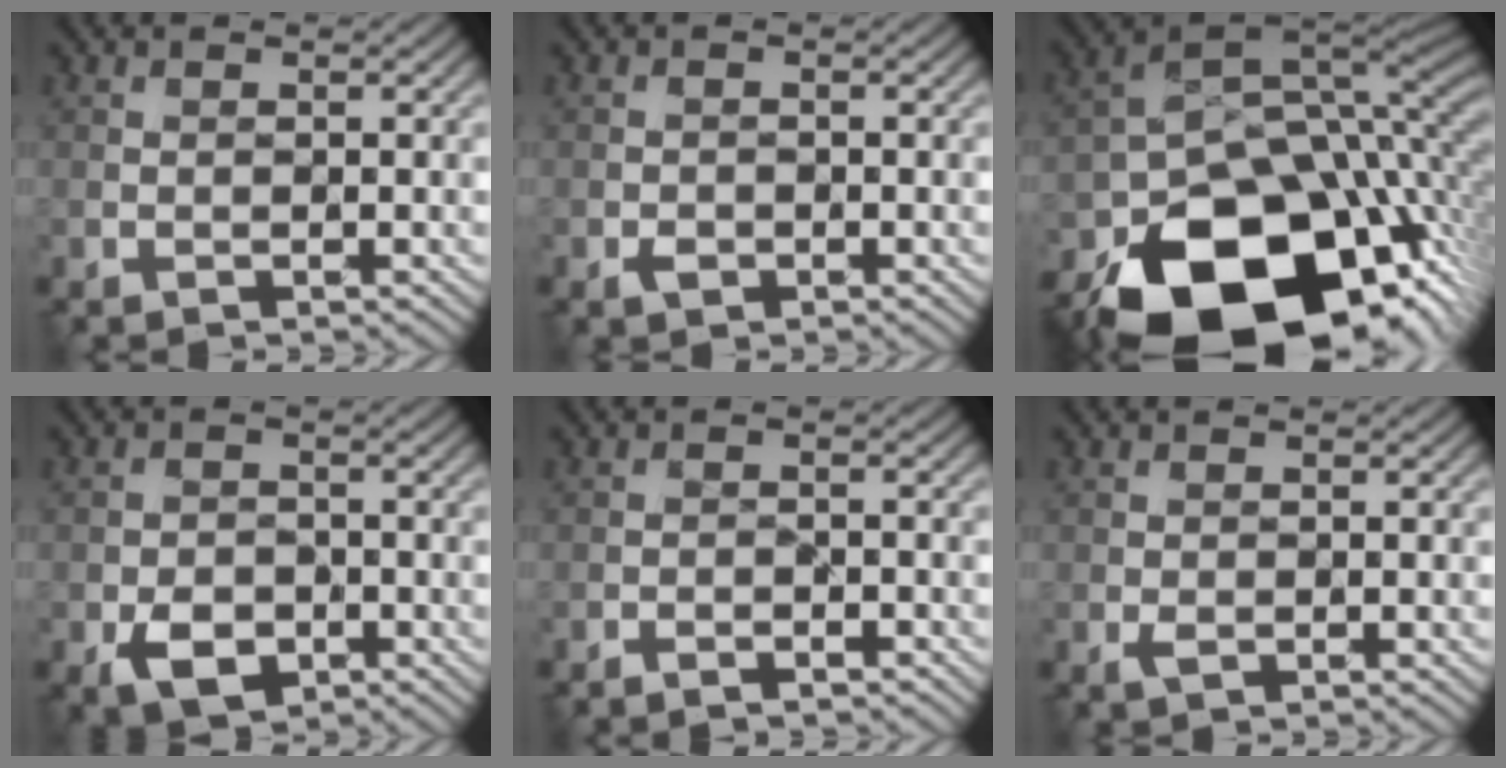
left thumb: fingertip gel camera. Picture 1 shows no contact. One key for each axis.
{"total": 1.0, "fx": -0.5, "fy": 0.7, "fz": 0.4, "tx": -0.005, "ty": 0.000, "tz": -0.013}
{"total": 20.1, "fx": -9.7, "fy": 11.9, "fz": 13.0, "tx": -0.223, "ty": -0.054, "tz": -0.135}
{"total": 4.4, "fx": -2.1, "fy": 2.9, "fz": 2.5, "tx": -0.045, "ty": -0.008, "tz": -0.043}
{"total": 2.0, "fx": -1.8, "fy": 0.4, "fz": 0.8, "tx": -0.012, "ty": 0.003, "tz": -0.033}
{"total": 0.7, "fx": -0.2, "fy": 0.5, "fz": 0.5, "tx": -0.010, "ty": -0.001, "tz": -0.006}